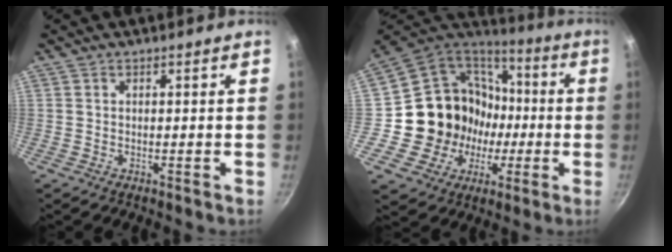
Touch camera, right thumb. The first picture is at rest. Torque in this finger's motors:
{"motor_torque": [-0.25, 0.86, 0.65, -0.69, 0.10]}